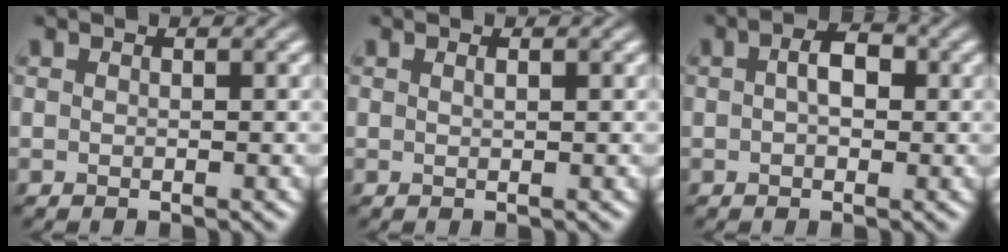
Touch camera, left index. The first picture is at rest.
{"total": 0.5, "force": [0.2, 0.2, 0.4], "torque": [-0.005, 0.002, 0.004]}
{"total": 3.0, "force": [0.4, 1.7, 2.4], "torque": [-0.036, 0.008, 0.001]}